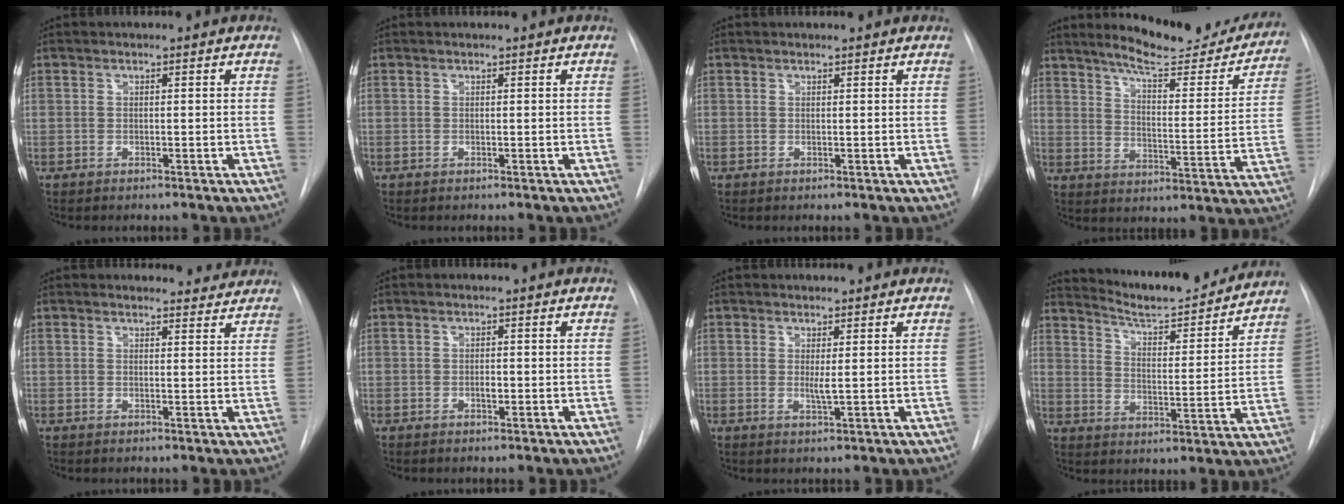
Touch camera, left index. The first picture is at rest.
{"total": 0.0}
{"total": 1.8, "force": [1.8, 0.2, 0.4], "torque": [-0.011, 0.014, 0.022]}
{"total": 19.8, "force": [17.7, 3.3, 8.1], "torque": [-0.101, -0.045, 0.228]}
{"total": 5.2, "force": [5.0, 1.5, 0.1], "torque": [0.008, -0.003, 0.042]}
{"total": 0.8, "force": [-0.2, 0.4, 0.7], "torque": [-0.014, 0.000, -0.003]}
{"total": 1.7, "force": [0.6, 0.0, 1.5], "torque": [-0.033, -0.003, 0.013]}
{"total": 16.9, "force": [15.9, 1.4, 5.4], "torque": [-0.087, -0.025, 0.227]}